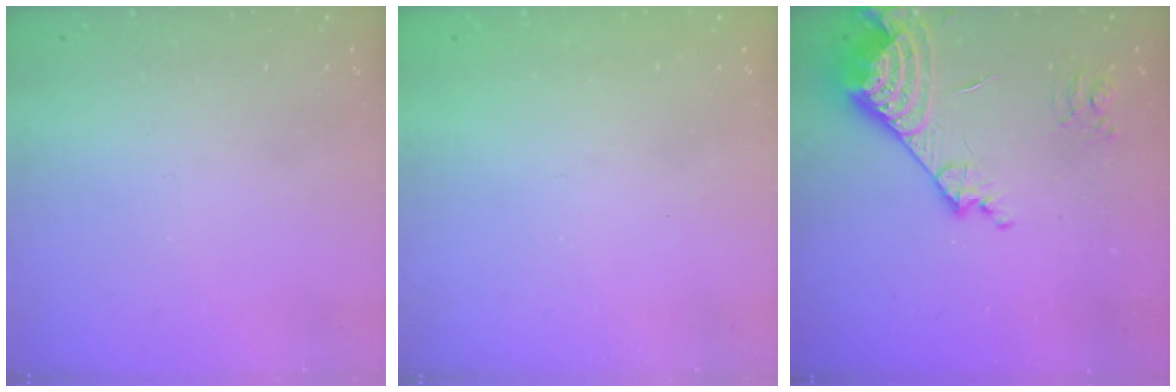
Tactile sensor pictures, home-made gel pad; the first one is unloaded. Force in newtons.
{"total": 0.9, "press": 0.9, "slide": 0.4}
{"total": 17.7, "press": 17.6, "slide": 2.1}